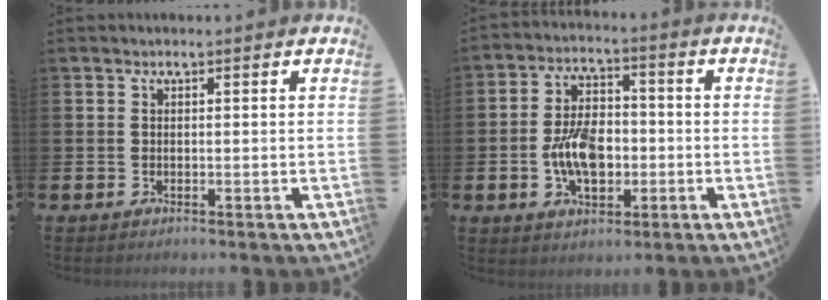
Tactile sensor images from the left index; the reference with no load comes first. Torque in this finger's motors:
{"motor_torque": [1.12, 1.02, 0.22, 0.06]}